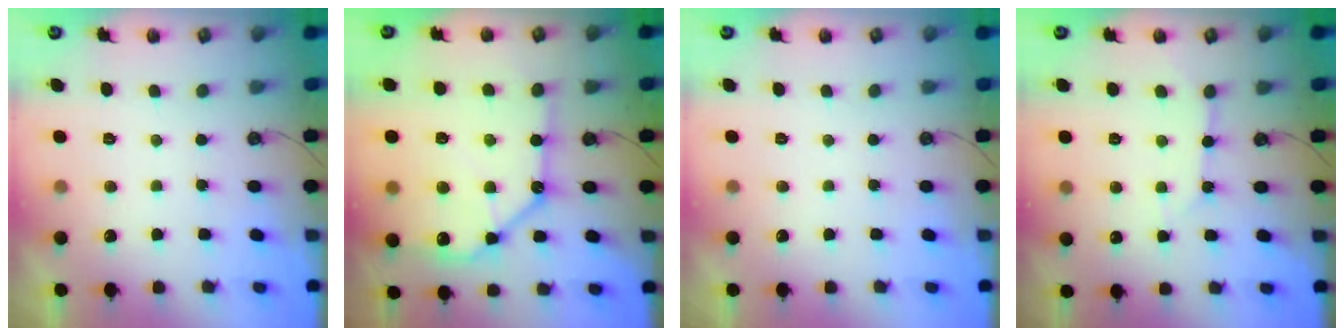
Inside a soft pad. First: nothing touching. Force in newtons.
{"total": 18.5, "press": 18.4, "slide": 2.2}
{"total": 0.0}
{"total": 4.7, "press": 4.7, "slide": 0.4}